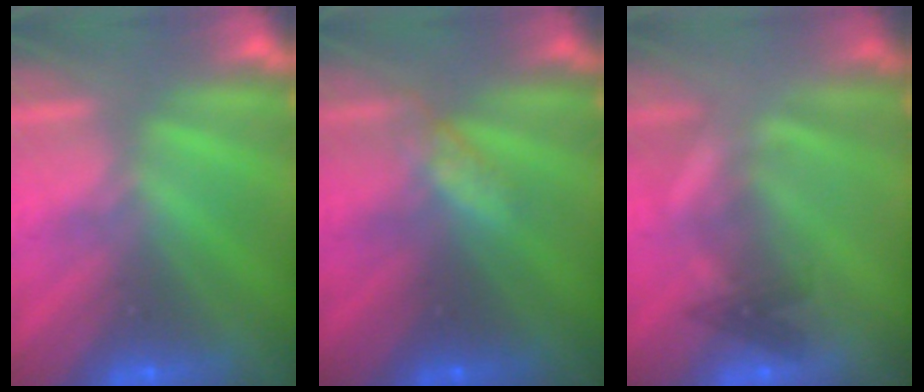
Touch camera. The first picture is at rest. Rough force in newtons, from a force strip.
{"total": 3.2}
{"total": 2.2}